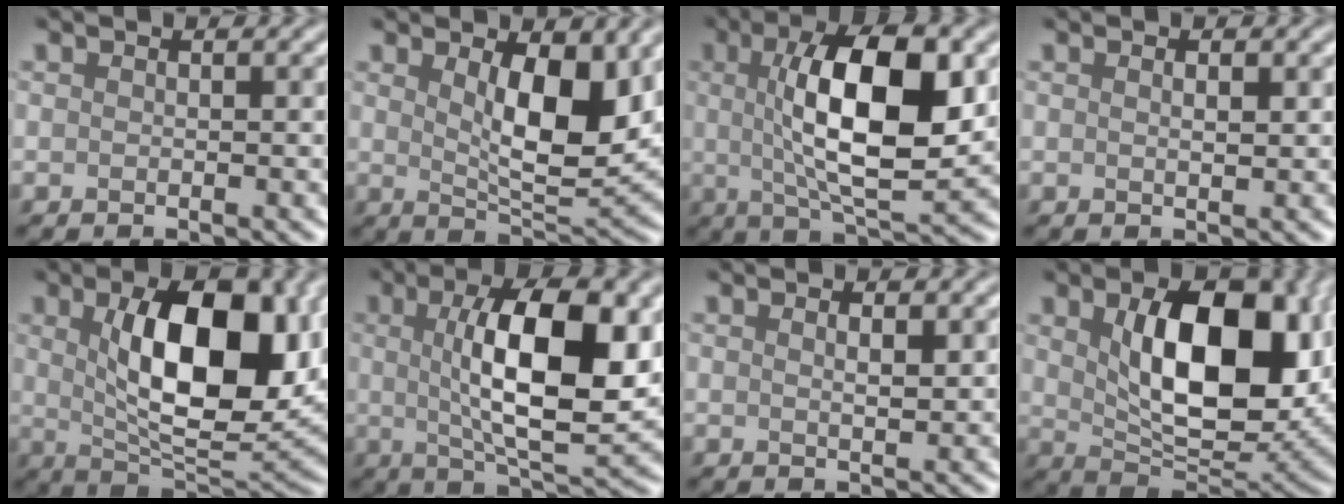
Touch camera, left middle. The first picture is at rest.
{"total": 7.2, "force": [2.1, 2.5, 6.4], "torque": [-0.101, -0.009, 0.037]}
{"total": 11.0, "force": [1.7, 3.7, 10.2], "torque": [-0.160, 0.006, 0.029]}
{"total": 1.0, "force": [0.5, 0.2, 0.9], "torque": [-0.012, -0.003, 0.010]}
{"total": 11.8, "force": [2.5, 5.1, 10.3], "torque": [-0.155, 0.001, 0.044]}
{"total": 11.0, "force": [1.8, 3.6, 10.3], "torque": [-0.158, 0.001, 0.032]}
{"total": 1.3, "force": [0.7, 0.3, 1.1], "torque": [-0.015, -0.002, 0.012]}
{"total": 11.5, "force": [2.4, 6.1, 9.5], "torque": [-0.150, -0.012, 0.050]}